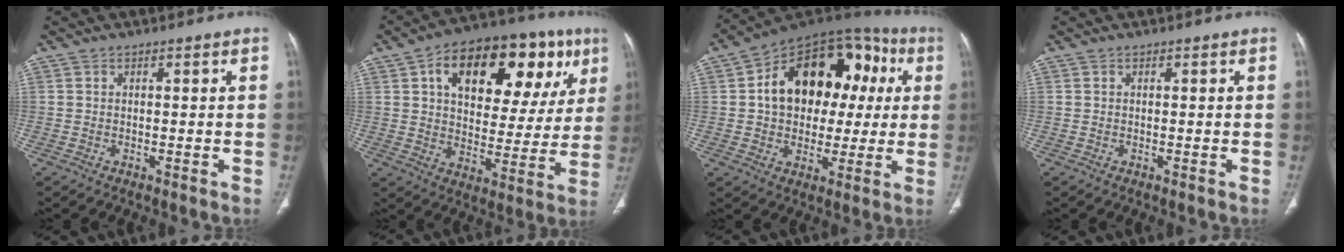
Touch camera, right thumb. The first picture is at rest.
{"total": 25.7, "force": [10.2, 13.8, 19.2], "torque": [-0.239, 0.015, 0.154]}
{"total": 22.7, "force": [3.7, 15.5, 16.1], "torque": [-0.196, 0.039, 0.054]}
{"total": 0.0}